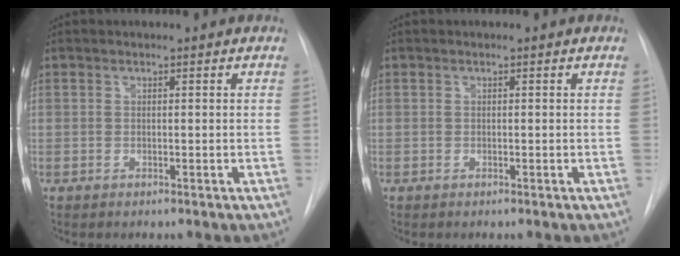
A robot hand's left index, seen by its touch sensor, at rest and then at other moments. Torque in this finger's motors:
{"motor_torque": [0.00, 0.00, 0.00, -0.01]}